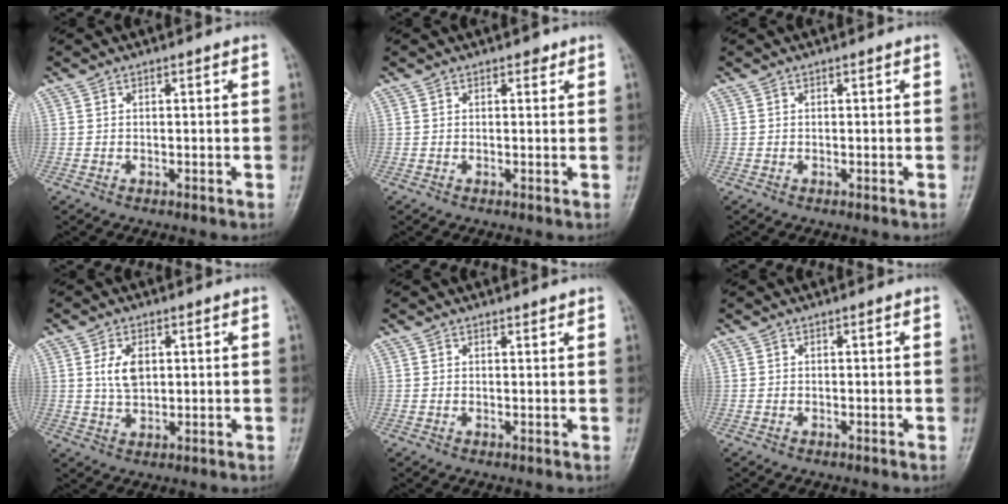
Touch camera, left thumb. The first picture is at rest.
{"total": 1.2, "force": [0.8, 0.7, 0.5], "torque": [0.003, -0.004, 0.007]}
{"total": 0.0}
{"total": 5.2, "force": [1.3, 3.1, 4.0], "torque": [-0.067, -0.006, 0.027]}
{"total": 1.1, "force": [1.1, 0.2, 0.2], "torque": [0.001, -0.006, 0.016]}
{"total": 0.0}